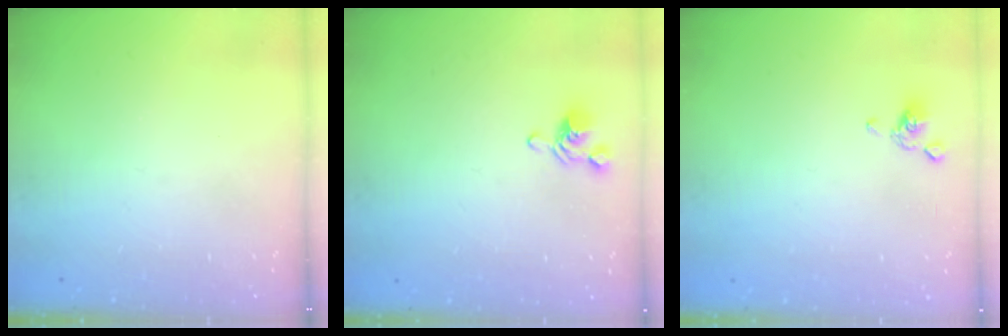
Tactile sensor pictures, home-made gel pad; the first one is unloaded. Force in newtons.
{"total": 1.9, "press": 1.8, "slide": 0.7}
{"total": 2.1, "press": 2.1, "slide": 0.5}